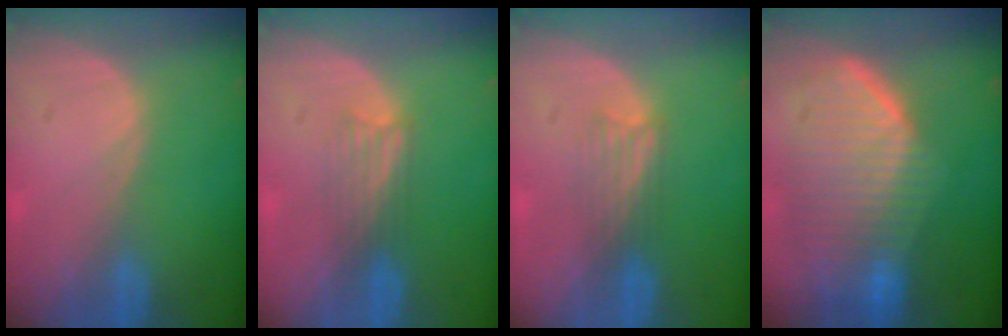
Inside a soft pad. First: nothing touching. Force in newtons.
{"total": 3.1, "press": 2.8, "slide": 1.2}
{"total": 3.1, "press": 2.8, "slide": 1.2}
{"total": 10.1, "press": 9.0, "slide": 4.6}